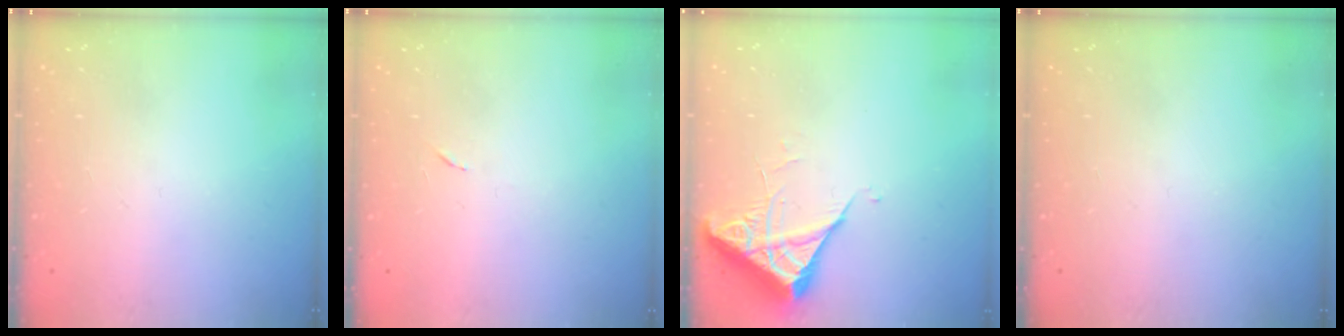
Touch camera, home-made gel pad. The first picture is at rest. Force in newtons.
{"total": 3.5, "press": 3.3, "slide": 1.2}
{"total": 5.4, "press": 5.4, "slide": 0.3}
{"total": 0.0}